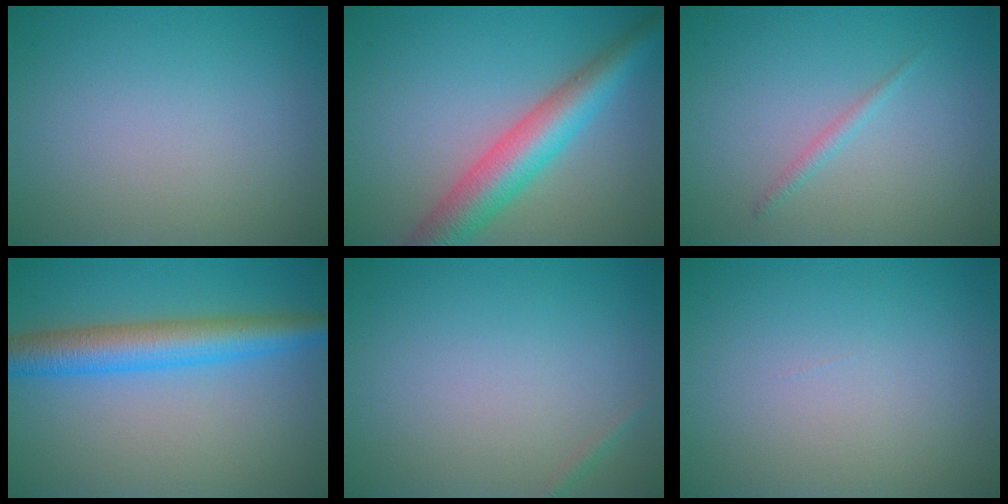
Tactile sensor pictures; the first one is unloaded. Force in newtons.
{"total": 6.3, "press": 6.3, "slide": 0.1}
{"total": 0.9, "press": 0.9, "slide": 0.1}
{"total": 5.8, "press": 5.8, "slide": 0.2}
{"total": 0.5, "press": 0.5, "slide": 0.0}
{"total": 0.0}